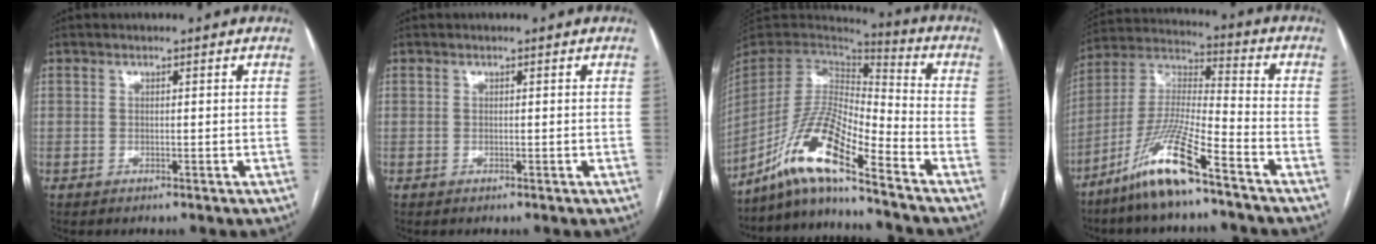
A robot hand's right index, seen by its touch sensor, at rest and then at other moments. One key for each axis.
{"total": 0.0}
{"total": 13.9, "fx": -10.0, "fy": 0.5, "fz": 9.7, "tx": -0.196, "ty": 0.004, "tz": -0.188}
{"total": 13.3, "fx": -8.8, "fy": 0.5, "fz": 9.9, "tx": -0.211, "ty": -0.016, "tz": -0.173}